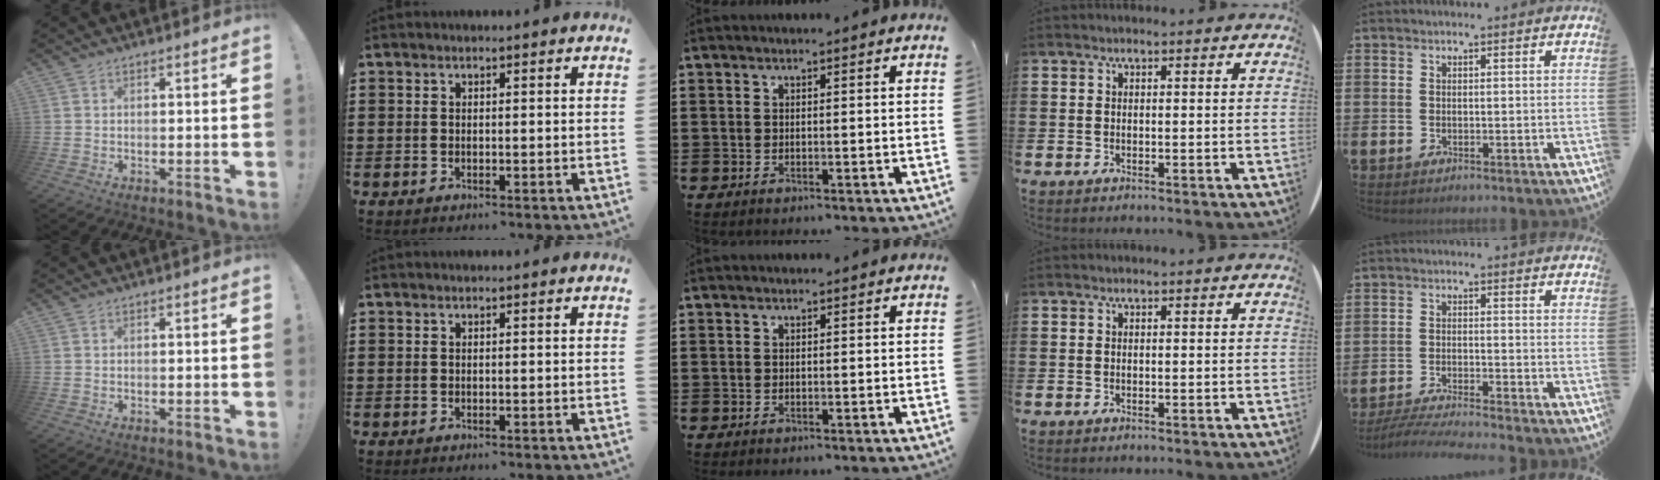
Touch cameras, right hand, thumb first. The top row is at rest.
{"little": {"total": 3.4, "force": [-3.2, -0.3, 1.2], "torque": [-0.018, -0.004, -0.062]}}